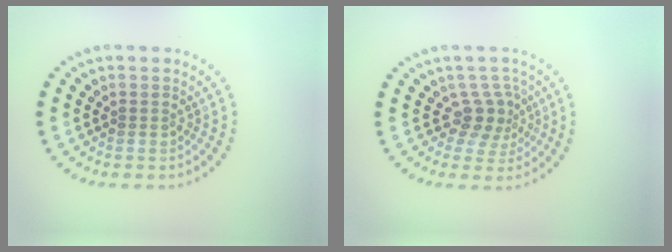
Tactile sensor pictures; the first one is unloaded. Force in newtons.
{"total": 2.5, "press": 1.8, "slide": 1.8}